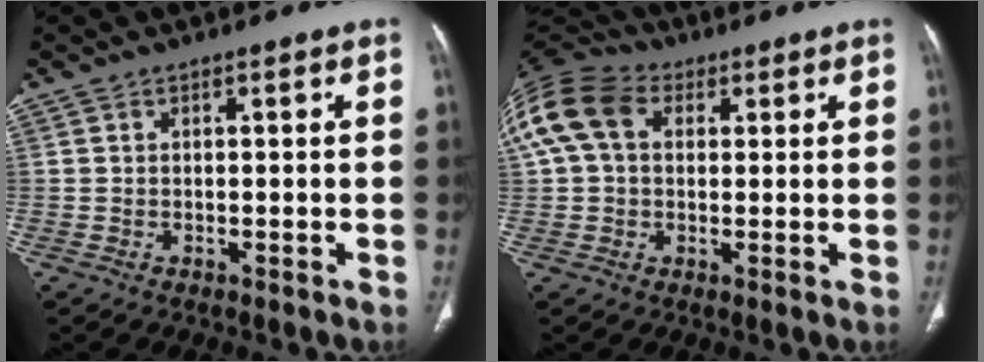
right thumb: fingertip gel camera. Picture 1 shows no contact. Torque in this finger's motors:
{"motor_torque": [-1.08, 1.34, 0.47, -0.27, 0.14]}